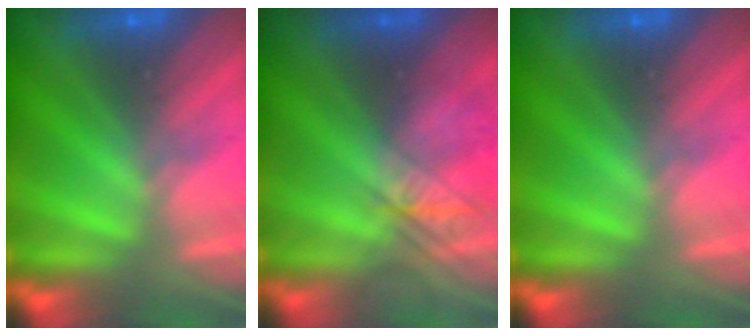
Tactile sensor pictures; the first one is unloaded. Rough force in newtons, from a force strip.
{"total": 2.5}
{"total": 0.0}